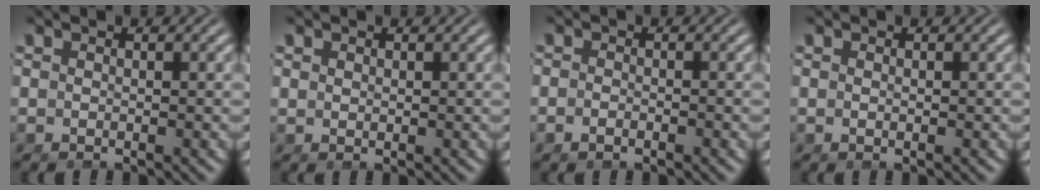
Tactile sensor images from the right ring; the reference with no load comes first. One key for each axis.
{"total": 0.6, "fx": 0.4, "fy": -0.4, "fz": 0.2, "tx": 0.000, "ty": -0.006, "tz": 0.015}
{"total": 1.1, "fx": -0.9, "fy": 0.5, "fz": 0.5, "tx": -0.017, "ty": -0.005, "tz": -0.015}
{"total": 0.7, "fx": -0.2, "fy": -0.5, "fz": 0.4, "tx": -0.007, "ty": -0.006, "tz": 0.001}